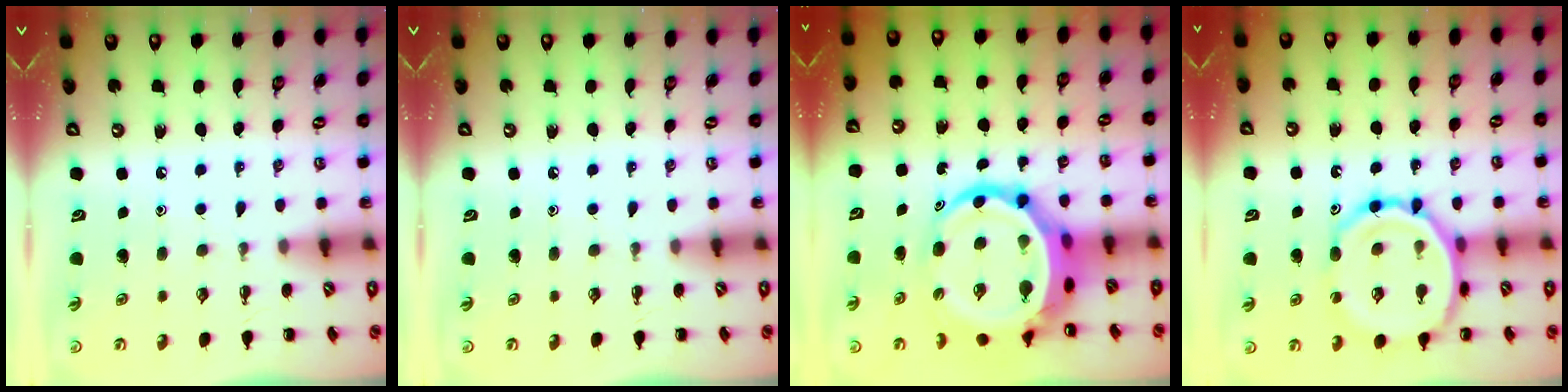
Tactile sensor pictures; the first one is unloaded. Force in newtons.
{"total": 0.0}
{"total": 11.7, "press": 11.3, "slide": 3.2}
{"total": 16.2, "press": 16.1, "slide": 2.0}